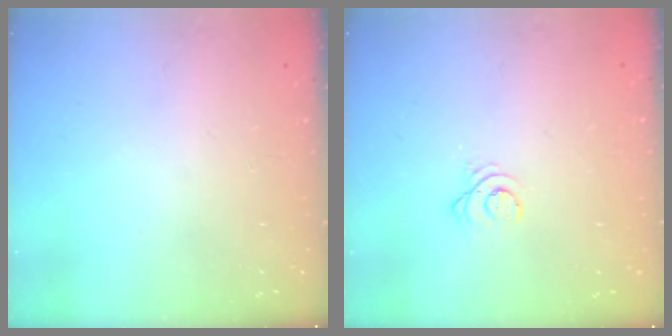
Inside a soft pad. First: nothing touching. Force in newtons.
{"total": 2.5, "press": 2.5, "slide": 0.3}